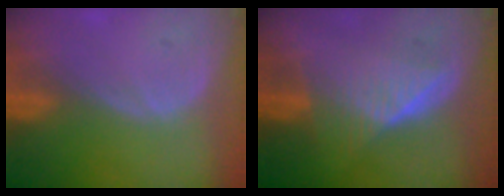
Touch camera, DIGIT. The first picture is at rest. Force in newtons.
{"total": 6.5, "press": 6.2, "slide": 1.8}